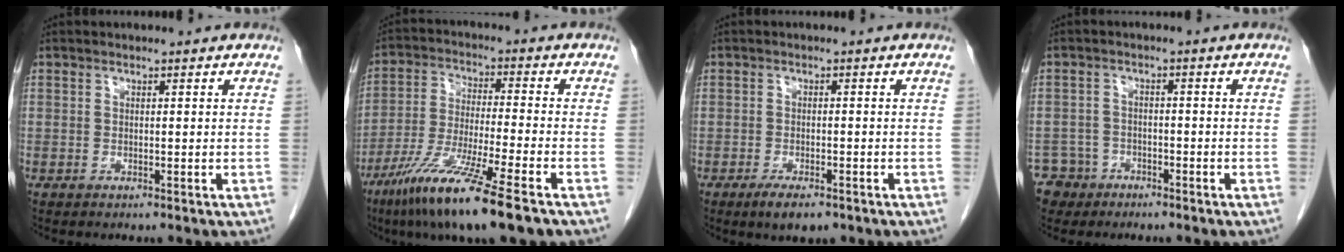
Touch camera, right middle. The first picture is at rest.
{"total": 14.1, "force": [-8.8, 0.0, 11.0], "torque": [-0.220, -0.048, -0.162]}
{"total": 4.0, "force": [-2.6, 1.2, 2.7], "torque": [-0.052, -0.006, -0.038]}
{"total": 4.7, "force": [-3.1, 3.5, -0.5], "torque": [0.014, 0.009, -0.054]}